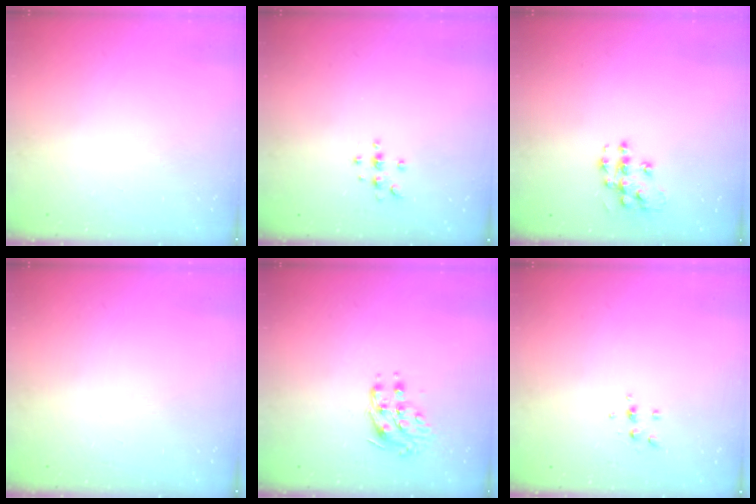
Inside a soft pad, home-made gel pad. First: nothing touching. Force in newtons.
{"total": 3.0, "press": 3.0, "slide": 0.4}
{"total": 9.6, "press": 9.6, "slide": 0.5}
{"total": 0.0}
{"total": 9.3, "press": 9.3, "slide": 0.2}
{"total": 4.9, "press": 4.8, "slide": 1.1}